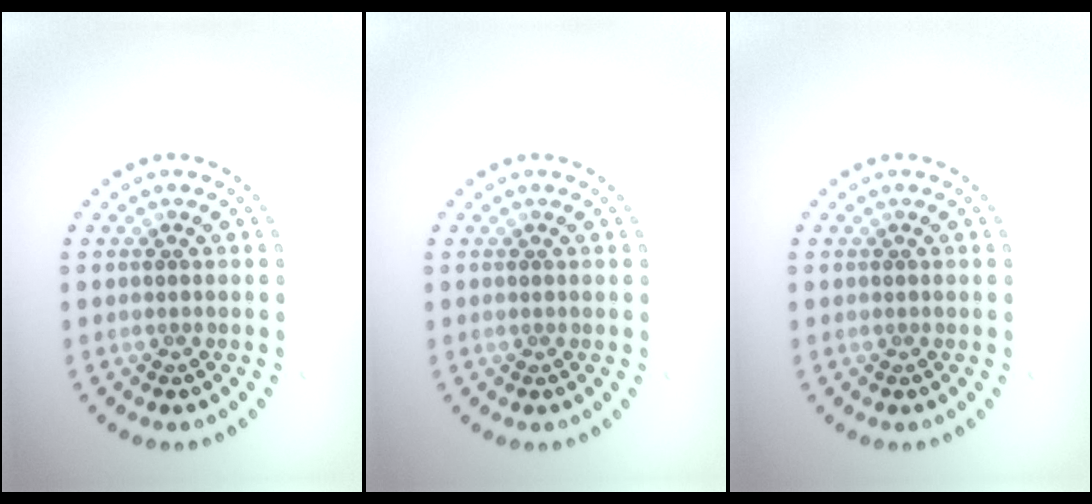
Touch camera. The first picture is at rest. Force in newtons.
{"total": 0.0}
{"total": 0.0}